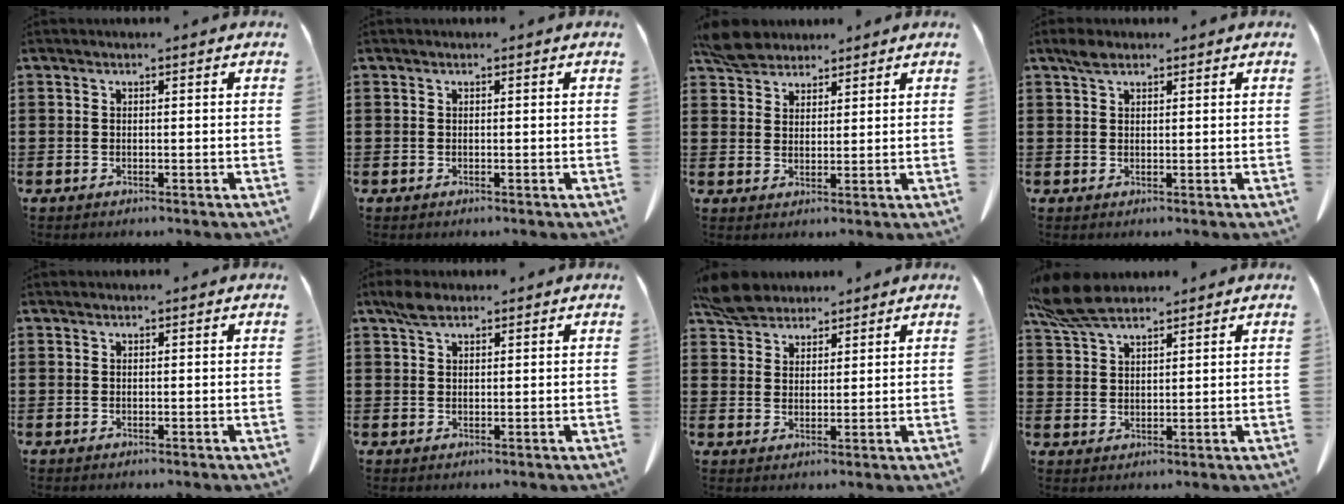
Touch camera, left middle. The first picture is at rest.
{"total": 0.0}
{"total": 4.8, "force": [4.3, 1.9, 0.9], "torque": [-0.026, -0.002, 0.084]}
{"total": 2.0, "force": [1.4, 0.9, 1.1], "torque": [-0.026, 0.005, 0.027]}
{"total": 0.0}
{"total": 2.8, "force": [2.0, 1.1, 1.5], "torque": [-0.036, 0.006, 0.037]}
{"total": 5.4, "force": [4.9, 2.0, 1.1], "torque": [-0.039, -0.002, 0.095]}
{"total": 7.0, "force": [5.7, 2.0, 3.6], "torque": [-0.094, -0.007, 0.106]}